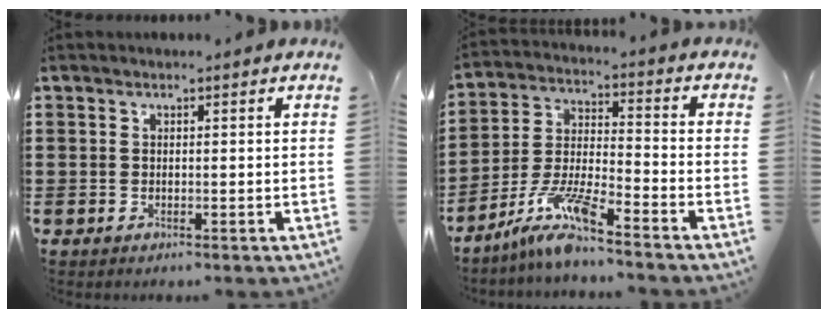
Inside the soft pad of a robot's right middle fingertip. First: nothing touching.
{"total": 8.9, "force": [-7.4, 0.4, 4.9], "torque": [-0.114, -0.008, -0.148]}